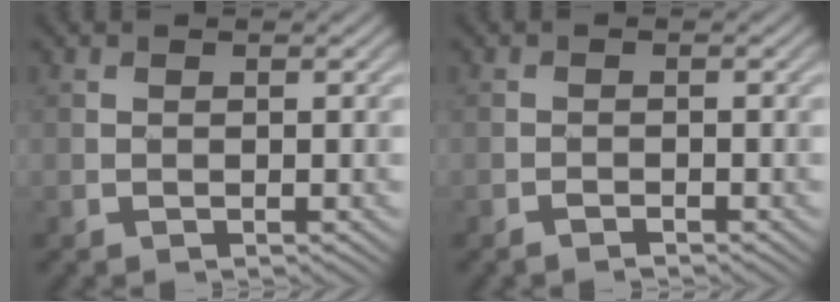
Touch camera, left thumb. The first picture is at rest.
{"total": 1.1, "force": [-0.9, 0.2, 0.5], "torque": [-0.012, 0.000, -0.019]}